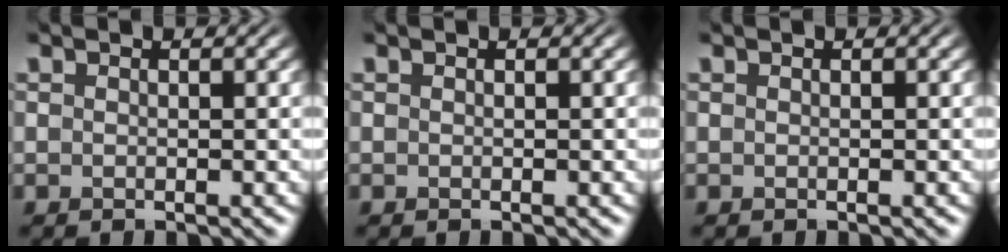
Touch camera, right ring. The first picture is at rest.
{"total": 0.0}
{"total": 0.0}